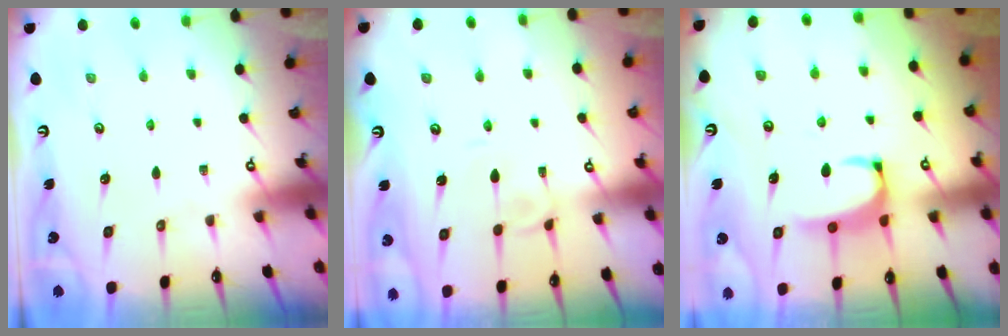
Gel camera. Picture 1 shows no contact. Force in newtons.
{"total": 2.4, "press": 2.4, "slide": 0.4}
{"total": 2.5, "press": 2.4, "slide": 0.7}